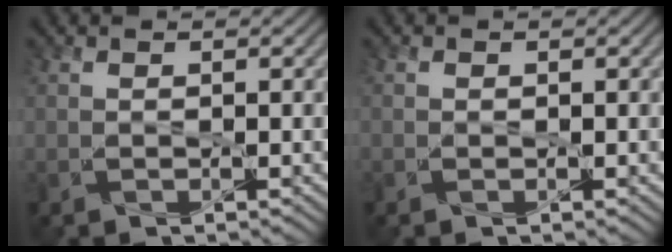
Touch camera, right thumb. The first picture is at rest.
{"total": 0.0}